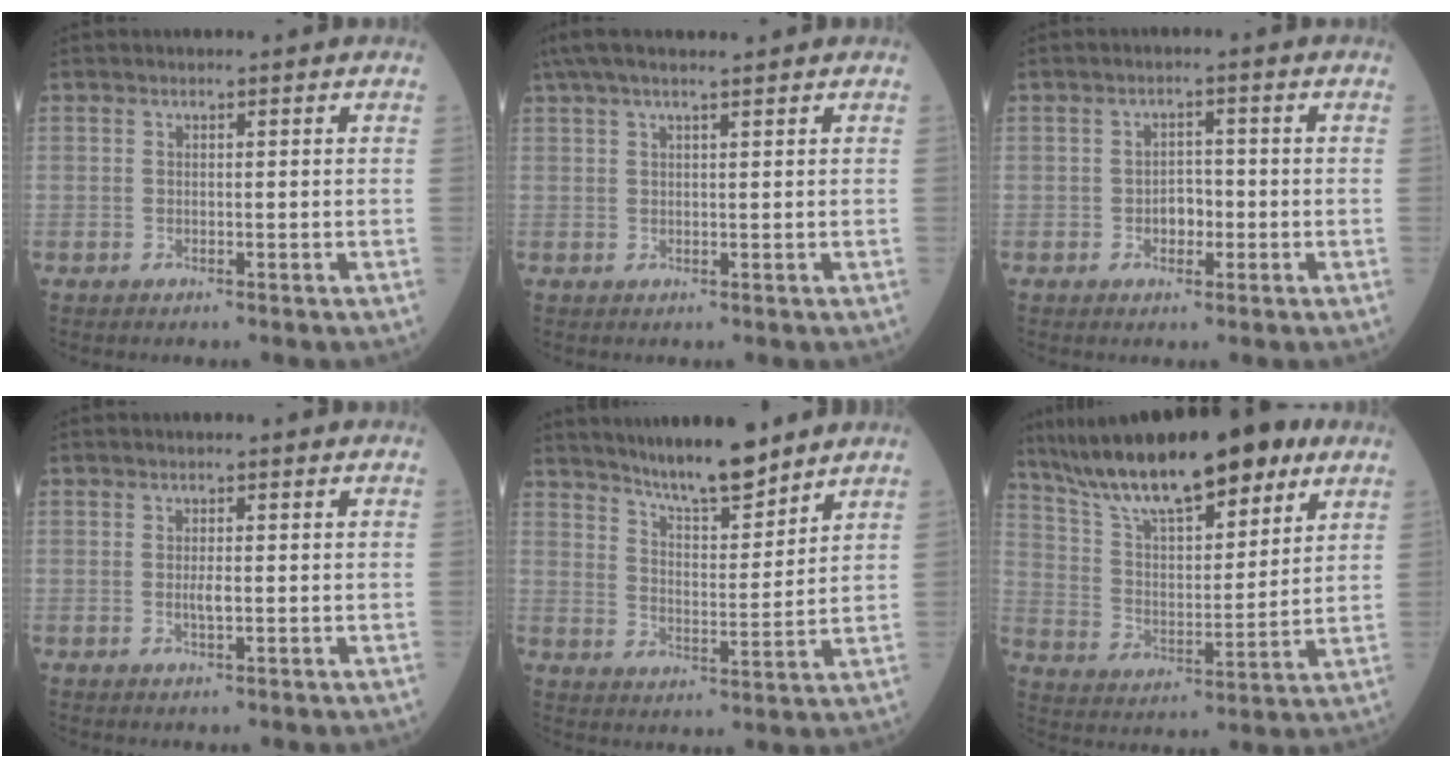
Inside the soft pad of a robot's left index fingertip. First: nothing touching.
{"total": 8.1, "force": [6.4, 0.5, 4.8], "torque": [-0.085, 0.042, 0.104]}
{"total": 2.7, "force": [-0.8, 1.7, 1.9], "torque": [-0.025, 0.007, -0.013]}
{"total": 1.4, "force": [0.0, 0.2, 1.4], "torque": [-0.029, -0.001, 0.001]}
{"total": 11.0, "force": [9.4, 1.3, 5.4], "torque": [-0.091, 0.000, 0.164]}
{"total": 20.9, "force": [15.1, 5.3, 13.3], "torque": [-0.230, 0.021, 0.260]}